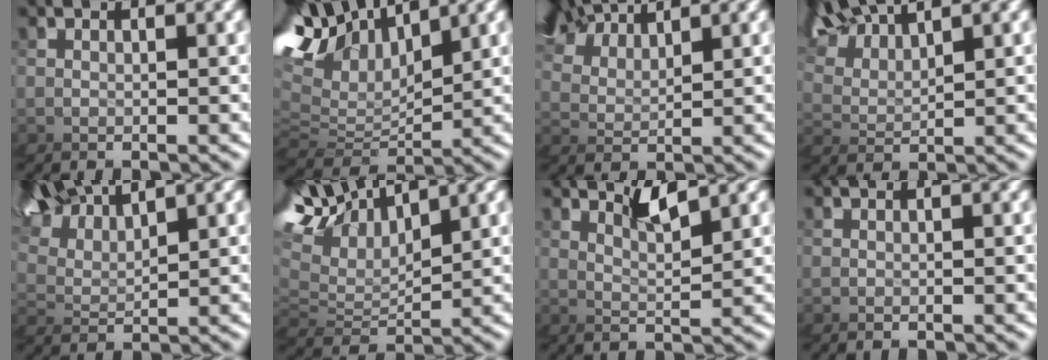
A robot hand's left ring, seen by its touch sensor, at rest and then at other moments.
{"total": 5.6, "force": [2.7, 3.8, 3.2], "torque": [-0.097, 0.025, 0.026]}
{"total": 3.5, "force": [3.0, 1.6, -0.5], "torque": [-0.052, 0.015, 0.038]}
{"total": 3.3, "force": [3.2, 0.8, -0.5], "torque": [-0.069, 0.018, 0.039]}
{"total": 3.7, "force": [3.5, 1.2, 0.5], "torque": [-0.085, 0.022, 0.042]}
{"total": 5.8, "force": [2.8, 3.3, 3.8], "torque": [-0.112, 0.027, 0.026]}
{"total": 4.2, "force": [3.1, -2.2, -1.8], "torque": [-0.023, 0.018, 0.042]}
{"total": 0.0}